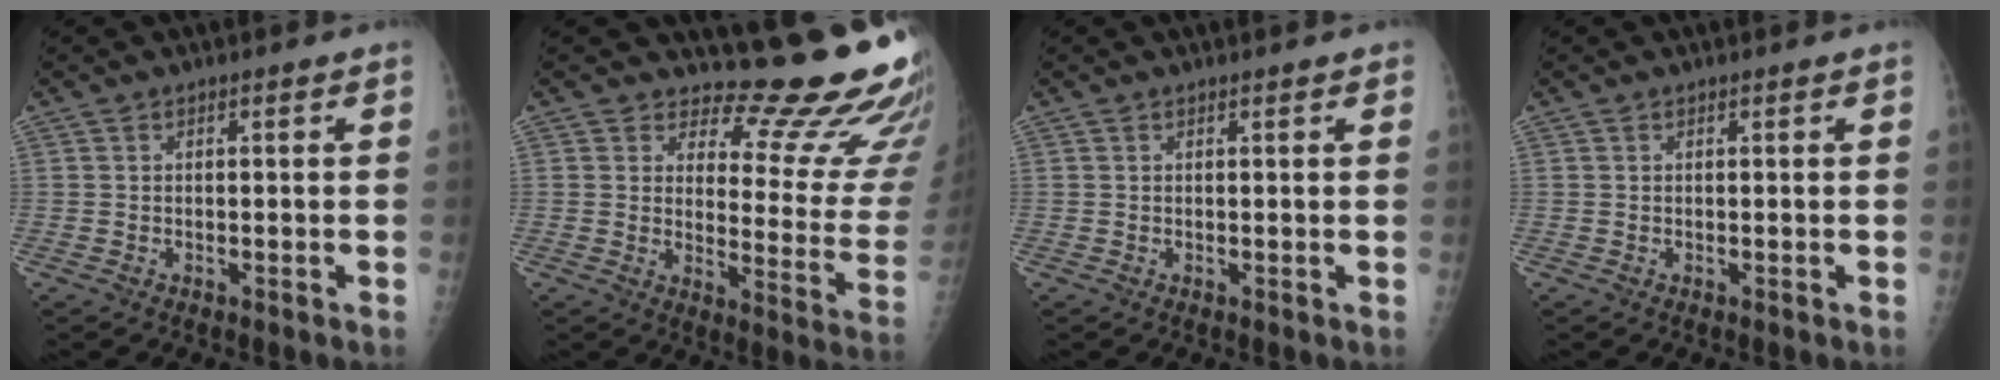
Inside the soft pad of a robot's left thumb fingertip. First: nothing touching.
{"total": 17.3, "force": [15.3, 4.6, 6.8], "torque": [-0.041, -0.158, 0.174]}
{"total": 1.1, "force": [0.8, 0.3, 0.7], "torque": [-0.006, 0.001, 0.008]}
{"total": 0.0}